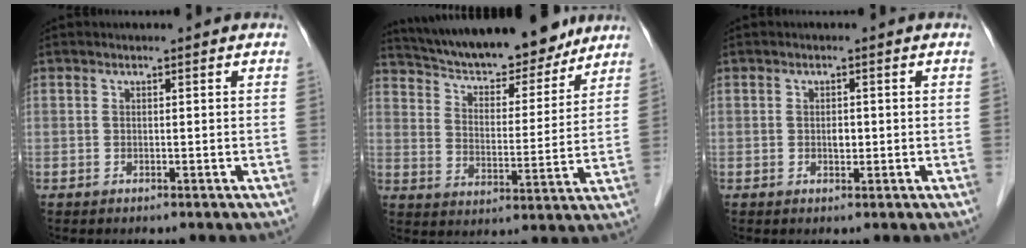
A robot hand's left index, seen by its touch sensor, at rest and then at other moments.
{"total": 20.6, "force": [18.0, 5.2, 8.5], "torque": [-0.142, 0.009, 0.266]}
{"total": 1.3, "force": [-0.4, 0.8, 1.0], "torque": [-0.016, -0.003, -0.007]}